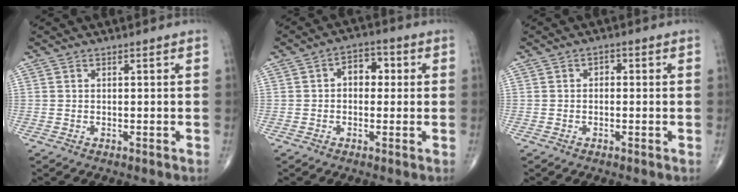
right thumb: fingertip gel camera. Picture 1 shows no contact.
{"total": 5.3, "force": [0.6, 3.6, 3.8], "torque": [-0.033, 0.015, 0.000]}
{"total": 1.0, "force": [0.0, 0.7, 0.7], "torque": [-0.003, 0.003, -0.006]}